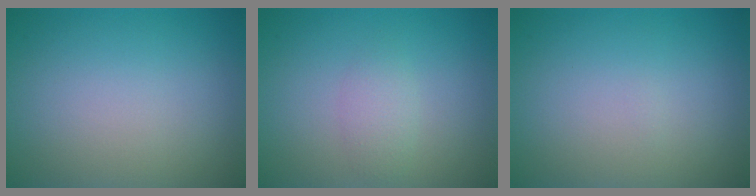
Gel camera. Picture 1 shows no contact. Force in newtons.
{"total": 1.5, "press": 1.5, "slide": 0.0}
{"total": 0.0}